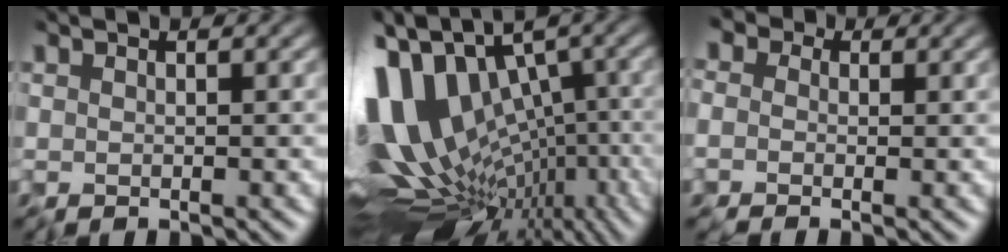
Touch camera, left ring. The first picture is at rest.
{"total": 16.5, "force": [-1.9, 10.2, 12.8], "torque": [-0.209, 0.001, 0.005]}
{"total": 5.7, "force": [2.5, 4.2, 3.0], "torque": [-0.057, 0.027, 0.000]}